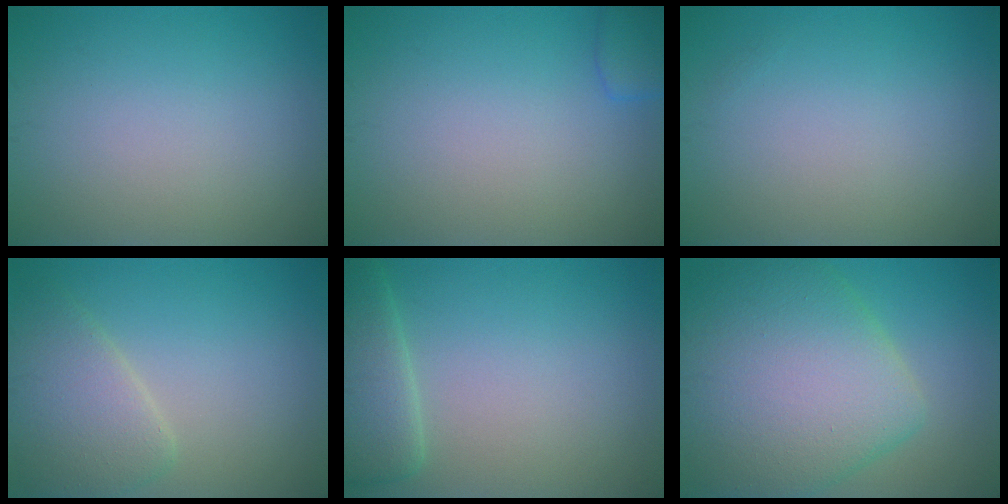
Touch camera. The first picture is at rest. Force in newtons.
{"total": 1.9, "press": 1.9, "slide": 0.2}
{"total": 0.0}
{"total": 4.2, "press": 4.1, "slide": 0.4}
{"total": 3.8, "press": 3.7, "slide": 0.6}
{"total": 11.0, "press": 11.0, "slide": 0.7}